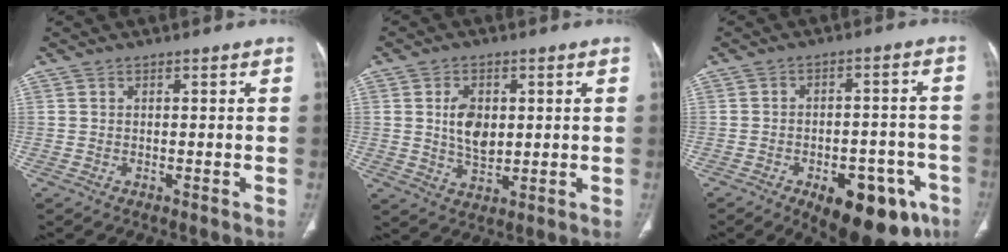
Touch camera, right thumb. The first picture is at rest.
{"total": 7.0, "force": [1.2, 4.5, 5.3], "torque": [-0.076, -0.011, 0.027]}
{"total": 16.4, "force": [-8.3, 8.1, 11.6], "torque": [-0.105, 0.037, -0.099]}